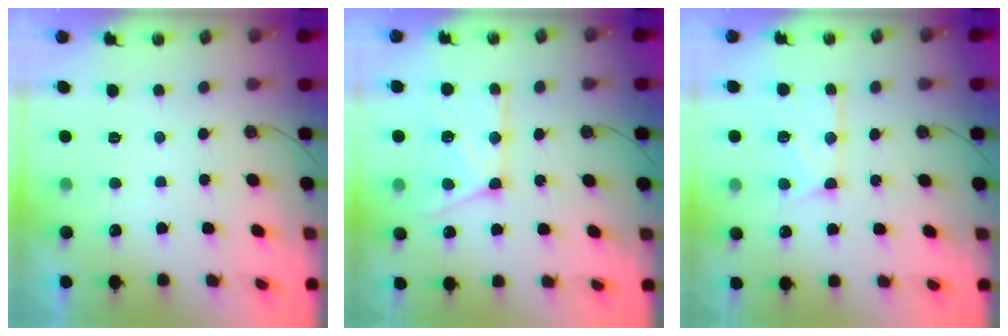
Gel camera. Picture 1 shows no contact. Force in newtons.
{"total": 16.3, "press": 16.2, "slide": 1.7}
{"total": 13.5, "press": 13.5, "slide": 0.9}